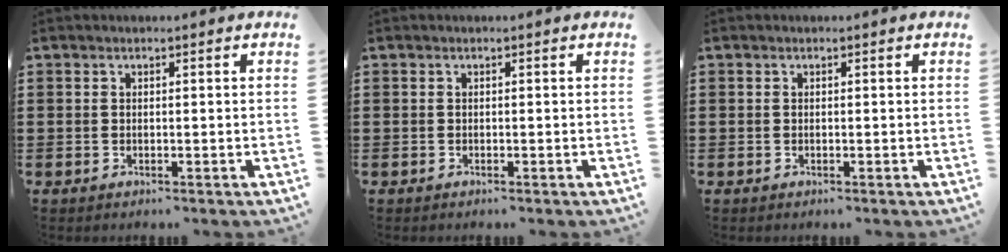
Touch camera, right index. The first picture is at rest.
{"total": 0.0}
{"total": 0.0}